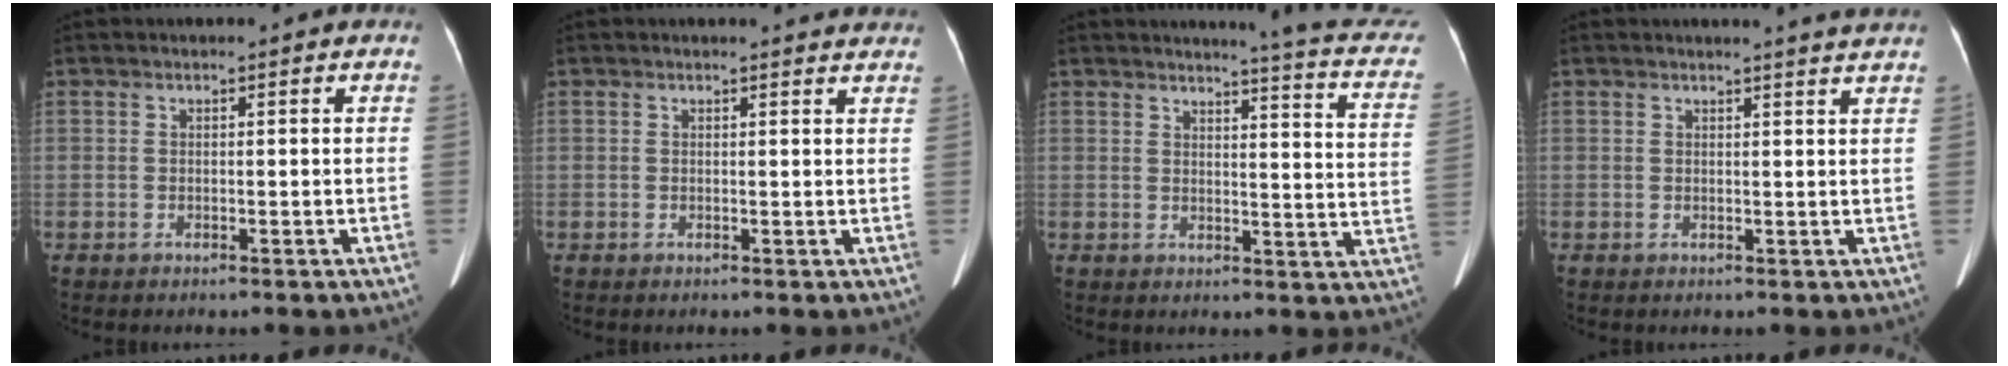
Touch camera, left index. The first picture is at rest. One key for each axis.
{"total": 3.2, "fx": 3.2, "fy": 0.3, "fz": 0.4, "tx": -0.009, "ty": -0.005, "tz": 0.020}
{"total": 12.0, "fx": 10.6, "fy": 0.5, "fz": 5.5, "tx": -0.062, "ty": -0.059, "tz": 0.090}
{"total": 4.5, "fx": 4.2, "fy": -0.8, "fz": 1.4, "tx": -0.019, "ty": -0.005, "tz": 0.032}